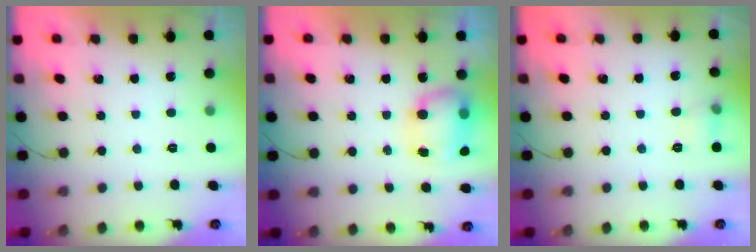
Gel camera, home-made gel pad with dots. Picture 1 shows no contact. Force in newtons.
{"total": 8.6, "press": 8.4, "slide": 1.6}
{"total": 5.5, "press": 5.2, "slide": 1.9}